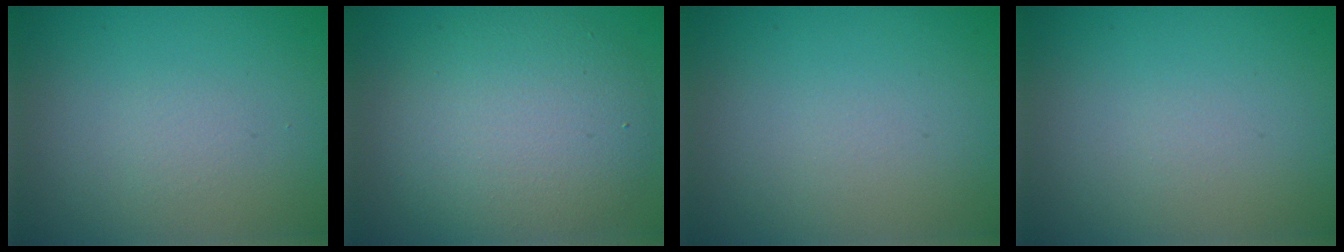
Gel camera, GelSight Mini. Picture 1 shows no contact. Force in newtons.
{"total": 7.0, "press": 7.0, "slide": 0.3}
{"total": 0.0}
{"total": 0.0}